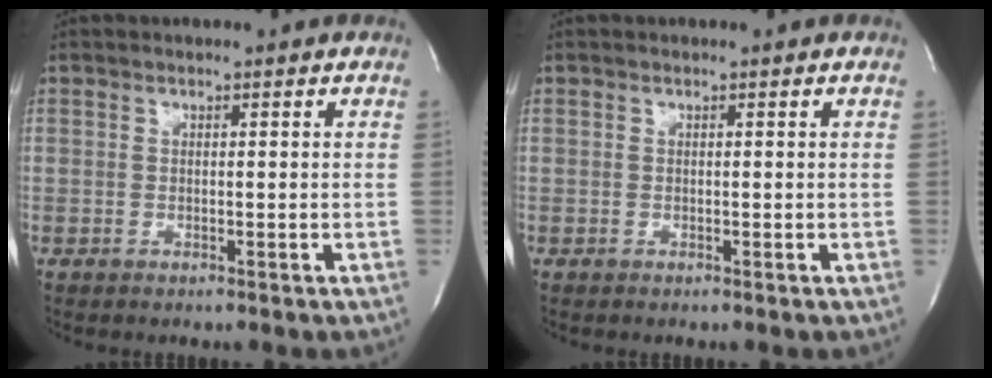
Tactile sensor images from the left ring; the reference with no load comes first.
{"total": 0.0}